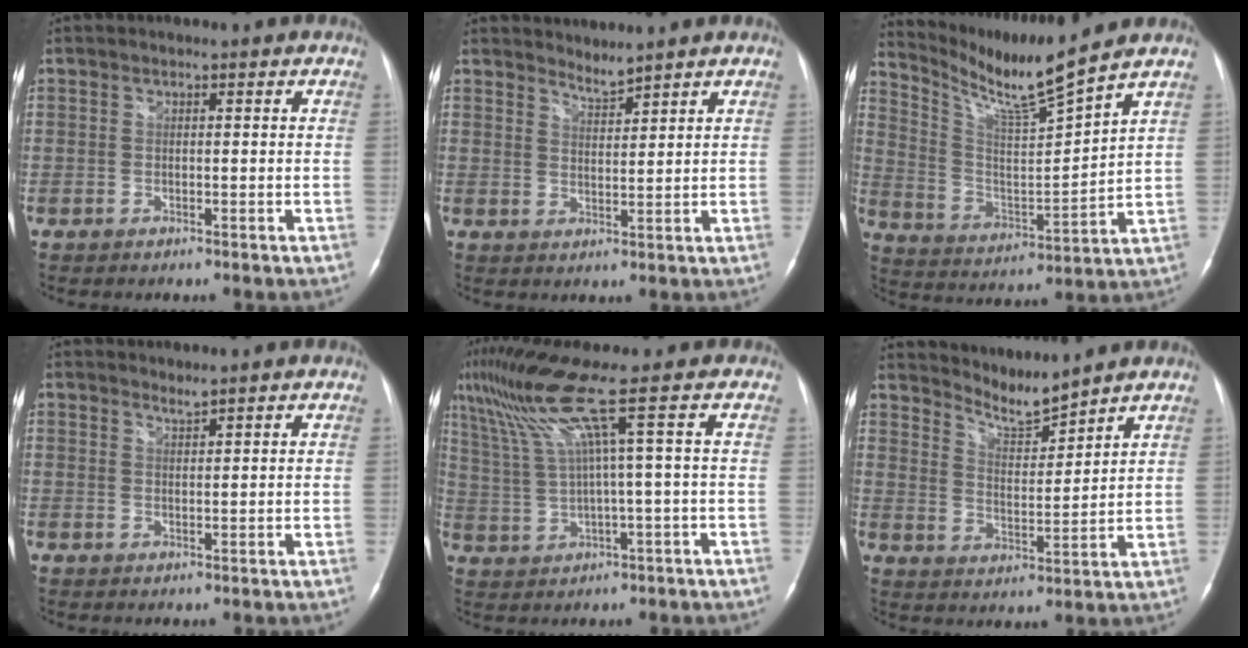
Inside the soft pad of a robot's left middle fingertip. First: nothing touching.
{"total": 2.3, "force": [2.2, -0.3, -0.1], "torque": [-0.001, -0.005, 0.046]}
{"total": 11.7, "force": [10.3, -1.7, 5.3], "torque": [-0.108, -0.019, 0.196]}
{"total": 1.0, "force": [1.0, -0.2, 0.0], "torque": [-0.005, -0.005, 0.020]}
{"total": 8.3, "force": [4.1, -2.5, 6.7], "torque": [-0.140, 0.025, 0.091]}
{"total": 5.7, "force": [5.6, -0.6, 0.5], "torque": [-0.016, -0.013, 0.115]}